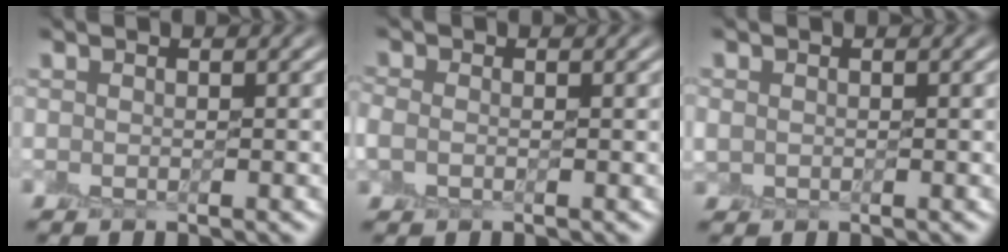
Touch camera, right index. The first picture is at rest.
{"total": 1.4, "force": [-0.2, 1.2, 0.8], "torque": [-0.017, 0.002, -0.011]}
{"total": 1.2, "force": [0.0, 1.1, 0.3], "torque": [-0.003, -0.001, -0.005]}